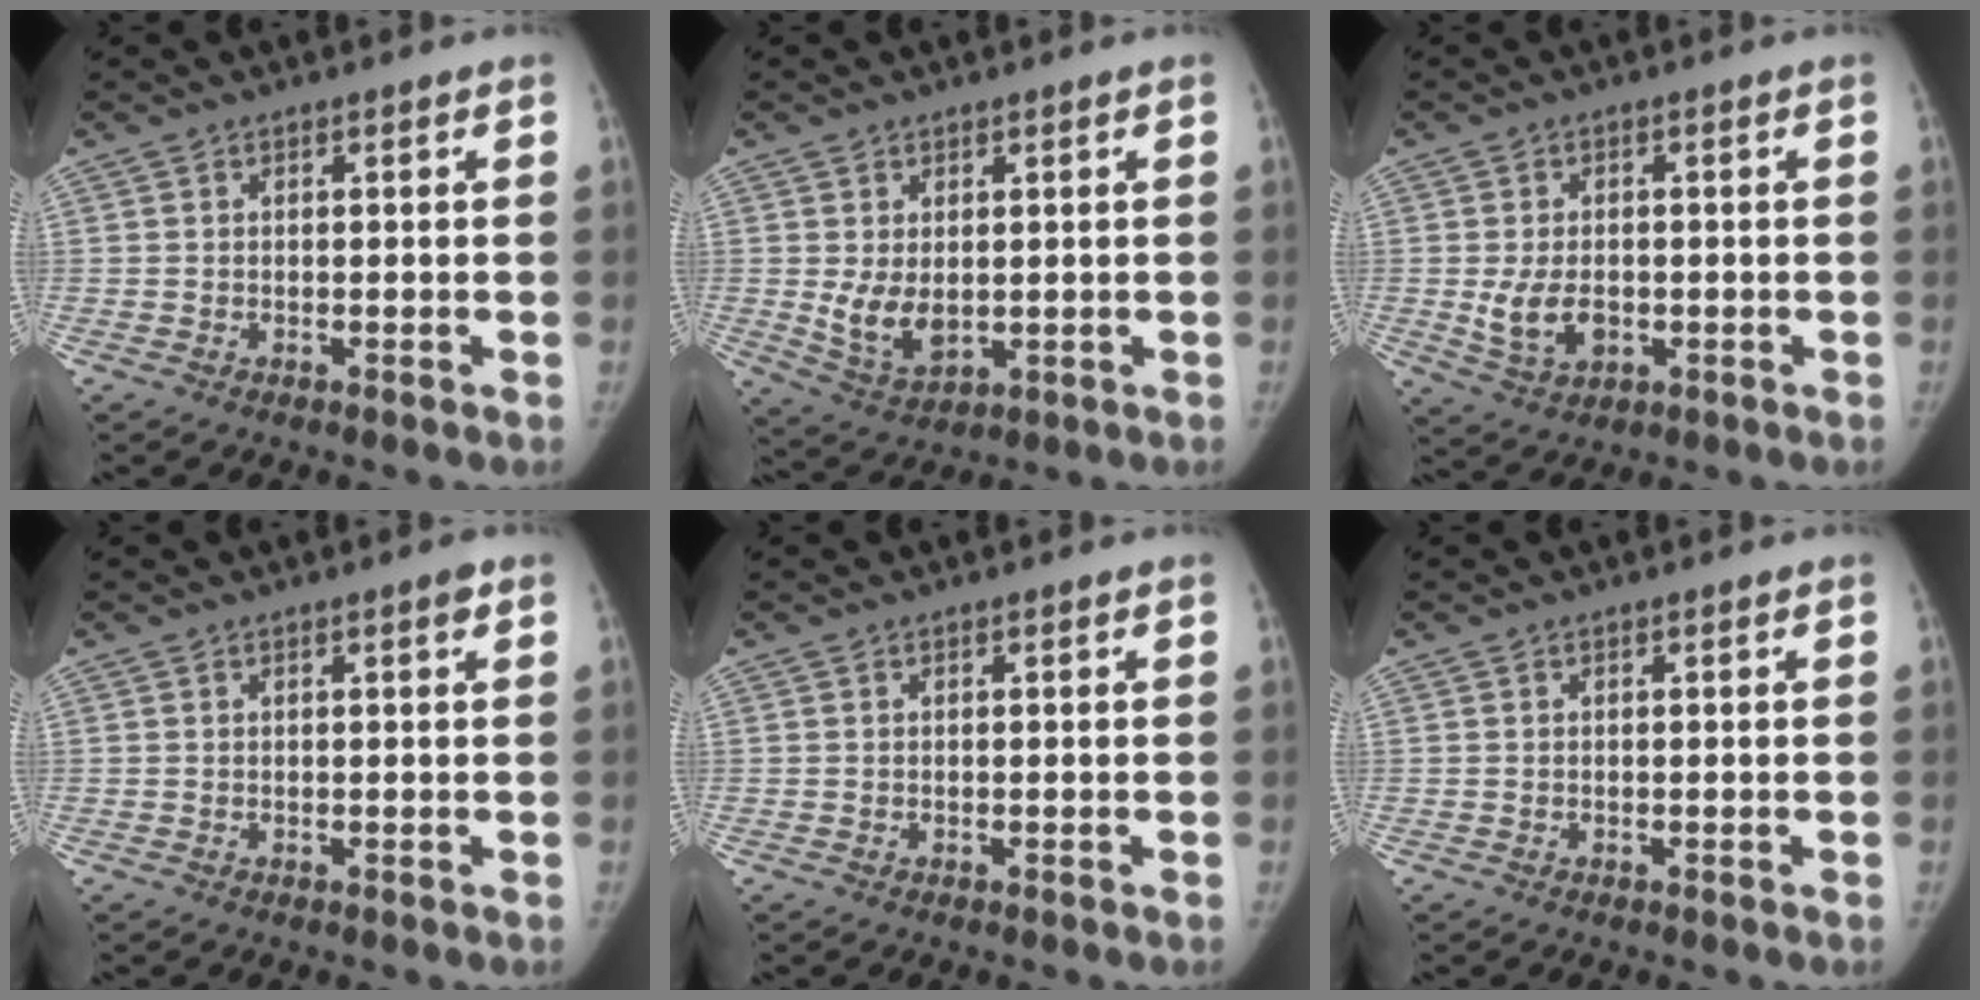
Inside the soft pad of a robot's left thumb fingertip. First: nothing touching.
{"total": 6.6, "force": [0.4, 4.4, 4.9], "torque": [-0.077, -0.018, 0.024]}
{"total": 6.6, "force": [-0.9, 4.5, 4.7], "torque": [-0.078, -0.004, -0.007]}
{"total": 1.0, "force": [0.5, 0.2, 0.8], "torque": [-0.013, 0.000, 0.005]}
{"total": 0.0}
{"total": 0.0}